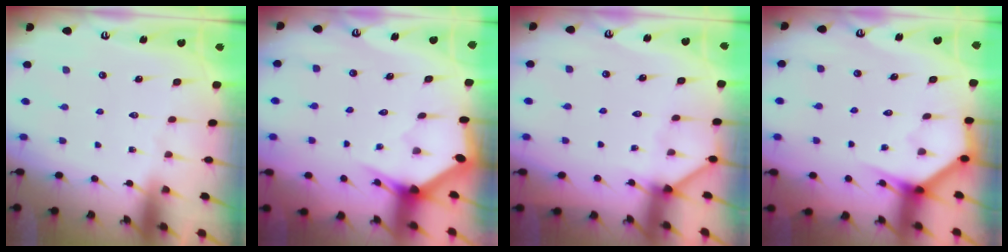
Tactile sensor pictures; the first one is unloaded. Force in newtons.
{"total": 2.9, "press": 2.9, "slide": 0.0}
{"total": 2.7, "press": 2.7, "slide": 0.4}
{"total": 4.0, "press": 3.9, "slide": 0.3}